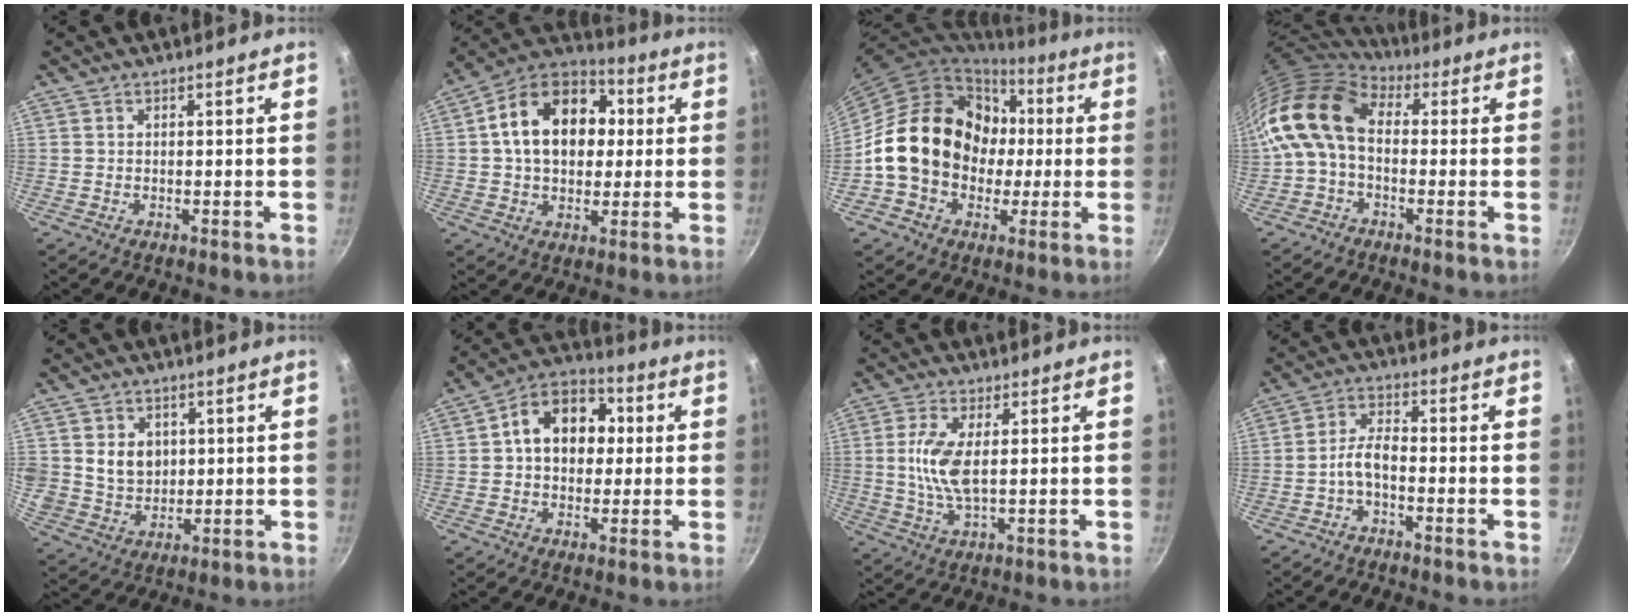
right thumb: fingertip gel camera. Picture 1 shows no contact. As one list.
[{"total": 18.3, "force": [2.7, 13.1, 12.4], "torque": [-0.176, 0.028, 0.027]}, {"total": 20.5, "force": [0.3, 17.0, 11.5], "torque": [-0.162, 0.037, 0.009]}, {"total": 12.7, "force": [0.1, 8.6, 9.4], "torque": [-0.166, 0.024, -0.018]}, {"total": 8.2, "force": [1.6, 7.0, 4.0], "torque": [-0.045, -0.013, 0.037]}, {"total": 13.4, "force": [1.8, 9.9, 8.8], "torque": [-0.092, 0.024, 0.009]}, {"total": 7.7, "force": [1.0, 3.0, 7.1], "torque": [-0.151, -0.004, 0.020]}, {"total": 4.4, "force": [-2.2, 1.7, 3.4], "torque": [-0.070, 0.028, -0.047]}]